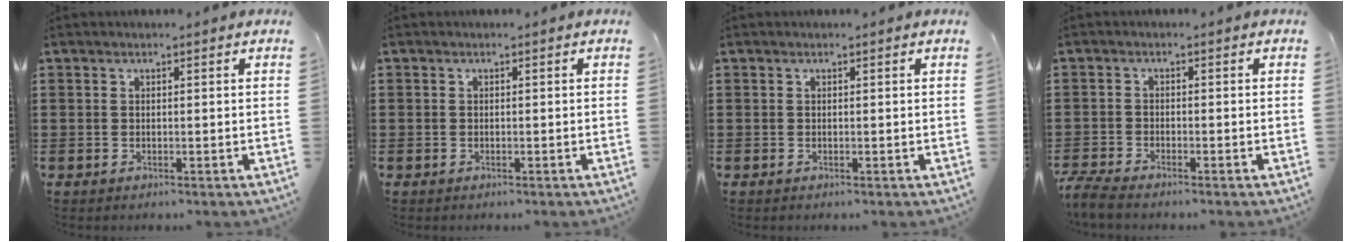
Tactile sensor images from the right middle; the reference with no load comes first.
{"total": 0.7, "force": [-0.2, 0.7, 0.0], "torque": [-0.002, 0.001, -0.005]}
{"total": 0.0}
{"total": 2.8, "force": [-2.6, 0.1, 1.0], "torque": [-0.038, -0.009, -0.058]}